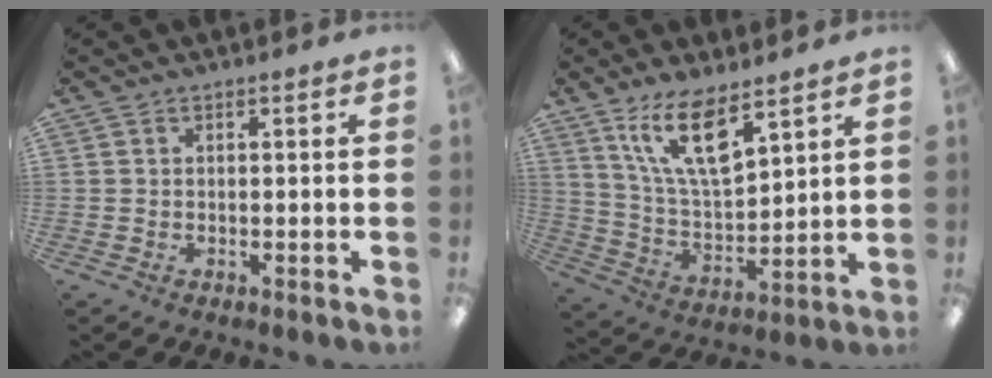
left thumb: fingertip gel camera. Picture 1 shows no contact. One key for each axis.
{"total": 14.6, "fx": 9.7, "fy": 4.9, "fz": 9.8, "tx": -0.202, "ty": -0.038, "tz": 0.170}